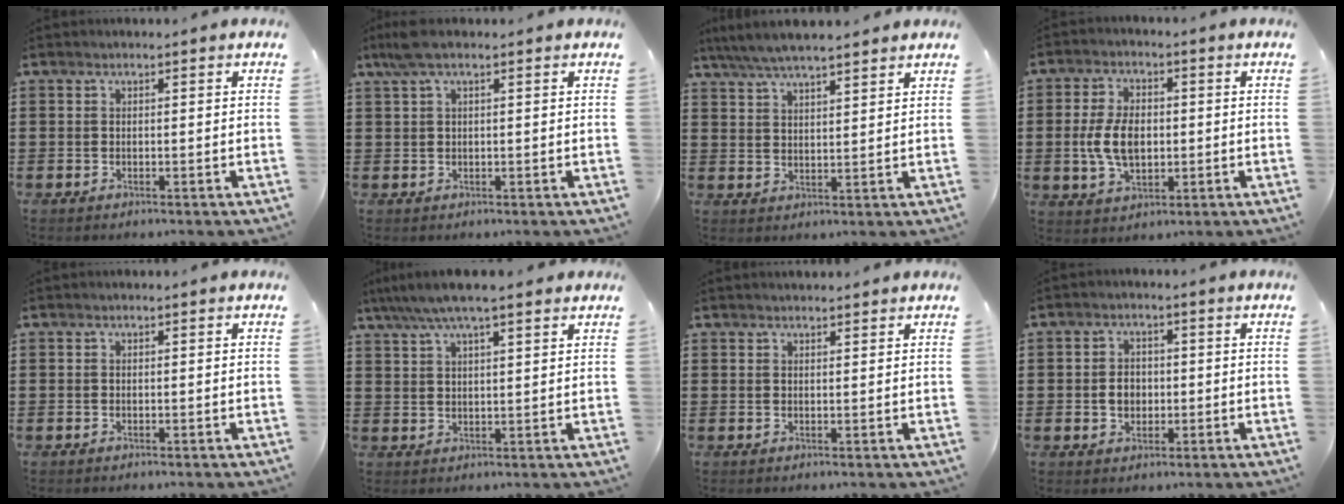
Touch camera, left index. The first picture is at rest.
{"total": 2.8, "force": [1.3, 0.5, 2.4], "torque": [-0.056, 0.000, 0.021]}
{"total": 5.1, "force": [4.5, 0.6, 2.2], "torque": [-0.055, -0.013, 0.082]}
{"total": 7.6, "force": [-0.2, 4.5, 6.1], "torque": [-0.136, 0.008, -0.007]}
{"total": 0.0}
{"total": 5.9, "force": [4.5, 0.6, 3.7], "torque": [-0.082, -0.006, 0.080]}
{"total": 1.2, "force": [1.2, 0.2, 0.2], "torque": [-0.005, 0.000, 0.023]}
{"total": 3.4, "force": [-0.4, 2.6, 2.1], "torque": [-0.038, 0.003, -0.012]}